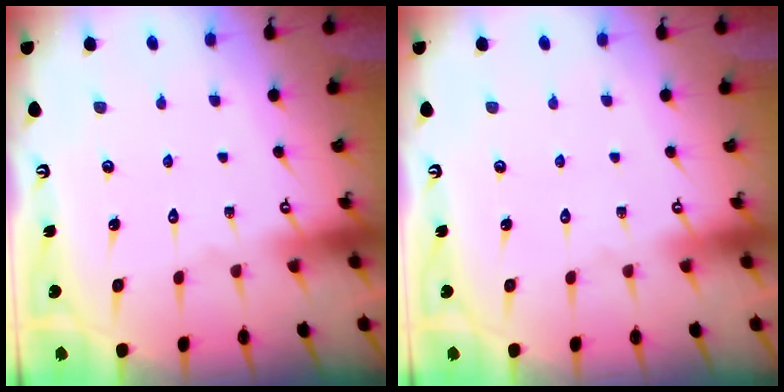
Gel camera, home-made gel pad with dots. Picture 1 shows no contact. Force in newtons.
{"total": 0.0}